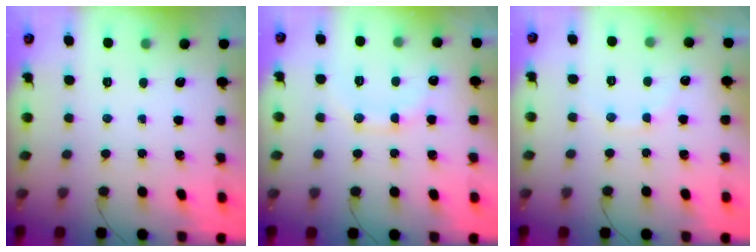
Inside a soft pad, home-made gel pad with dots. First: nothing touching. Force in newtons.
{"total": 11.1, "press": 11.1, "slide": 1.0}
{"total": 6.6, "press": 6.5, "slide": 1.1}